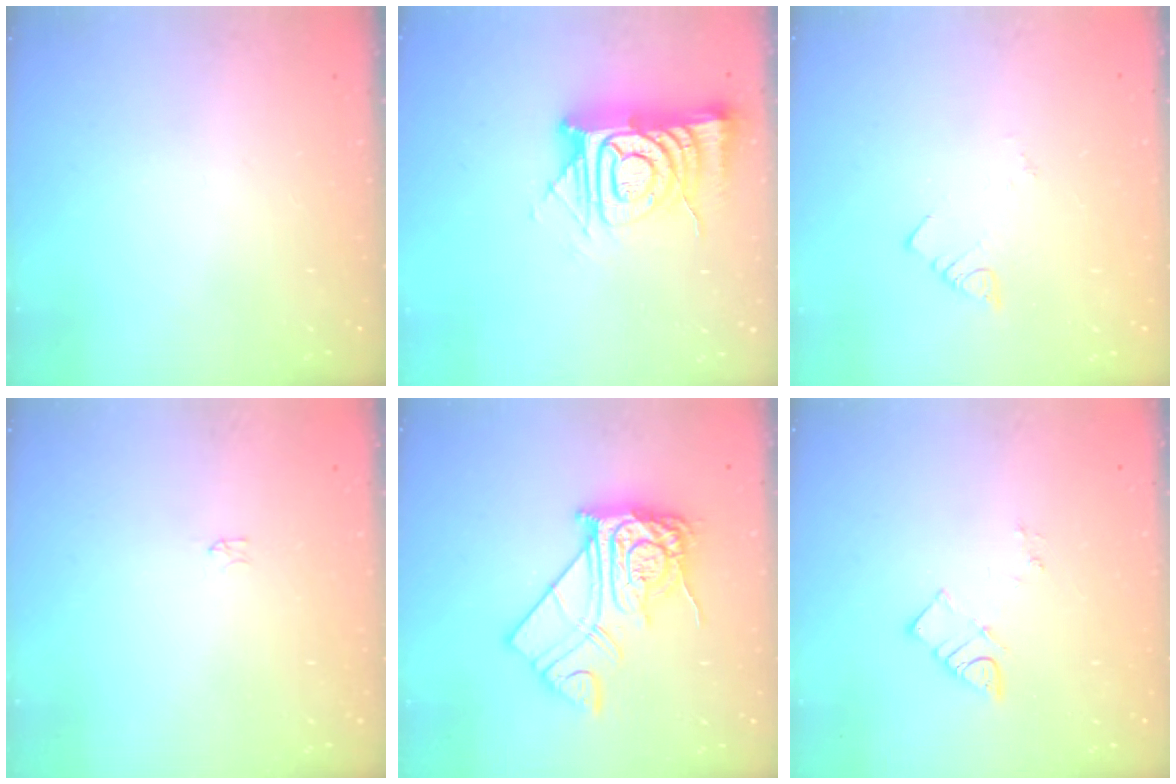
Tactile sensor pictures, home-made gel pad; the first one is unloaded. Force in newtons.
{"total": 15.8, "press": 15.7, "slide": 1.4}
{"total": 1.9, "press": 1.9, "slide": 0.1}
{"total": 0.0}
{"total": 16.2, "press": 16.1, "slide": 1.3}
{"total": 3.4, "press": 3.4, "slide": 0.2}